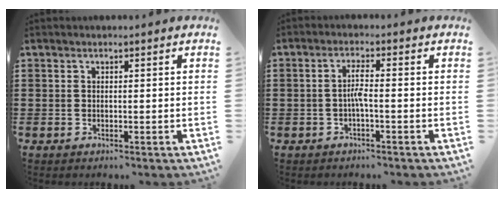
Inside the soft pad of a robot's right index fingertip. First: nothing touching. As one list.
[{"total": 2.8, "force": [-0.8, 0.2, 2.6], "torque": [-0.059, -0.002, -0.019]}]